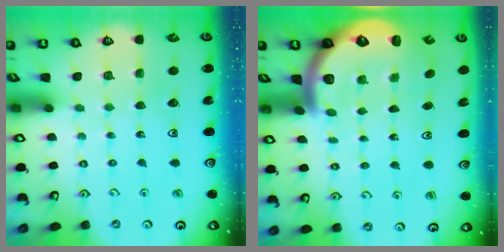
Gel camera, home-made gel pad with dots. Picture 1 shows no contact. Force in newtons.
{"total": 4.6, "press": 4.6, "slide": 0.6}